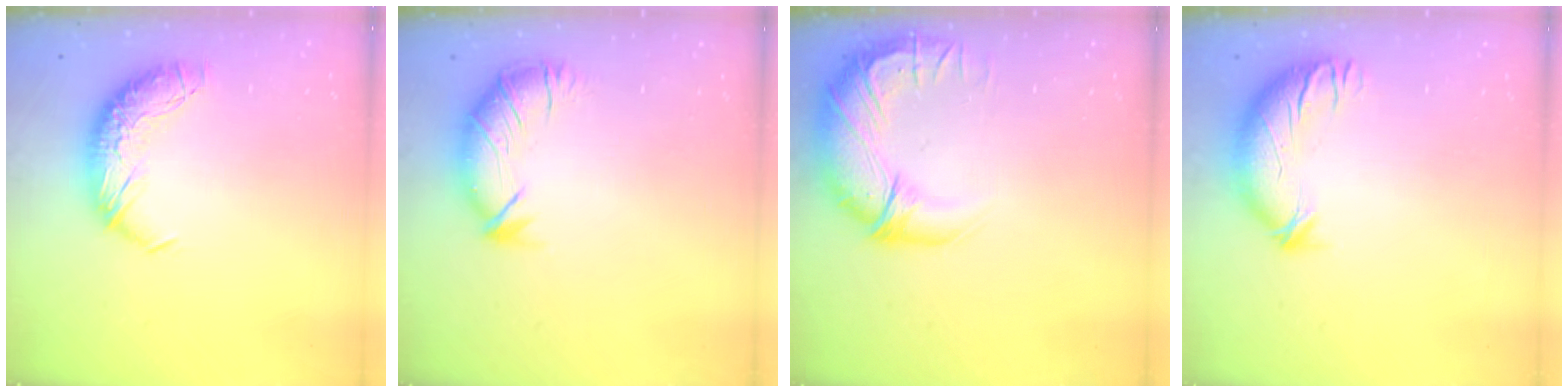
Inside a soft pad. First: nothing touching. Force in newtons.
{"total": 2.8, "press": 2.0, "slide": 1.9}
{"total": 3.7, "press": 1.1, "slide": 3.5}
{"total": 3.8, "press": 2.8, "slide": 2.6}